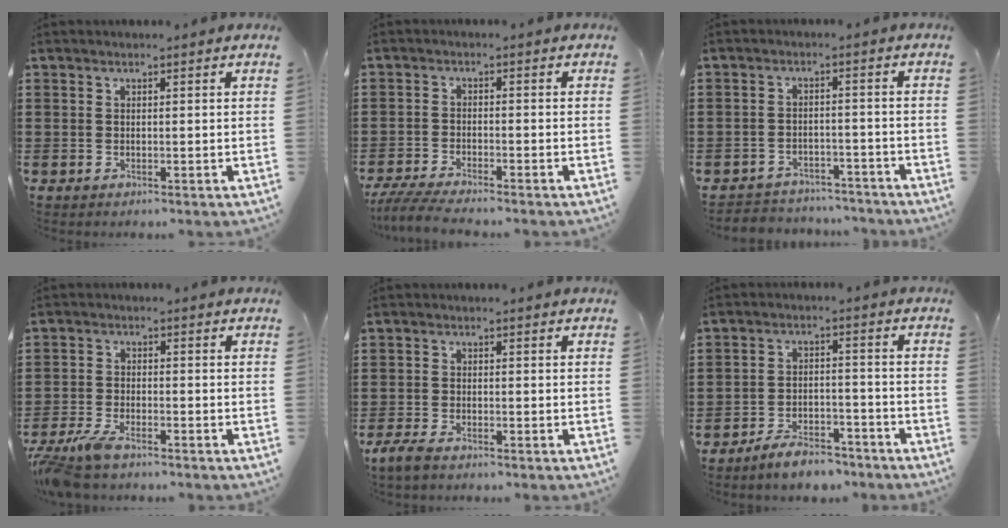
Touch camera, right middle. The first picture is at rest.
{"total": 4.2, "force": [-3.9, 0.1, 1.6], "torque": [-0.046, -0.014, -0.081]}
{"total": 3.2, "force": [-3.1, 0.6, -0.3], "torque": [-0.004, 0.001, -0.069]}
{"total": 4.7, "force": [-4.0, 0.9, 2.4], "torque": [-0.074, -0.012, -0.085]}
{"total": 2.4, "force": [-1.9, 0.6, 1.3], "torque": [-0.038, 0.001, -0.043]}
{"total": 5.3, "force": [-5.0, 1.0, 1.4], "torque": [-0.027, 0.010, -0.099]}